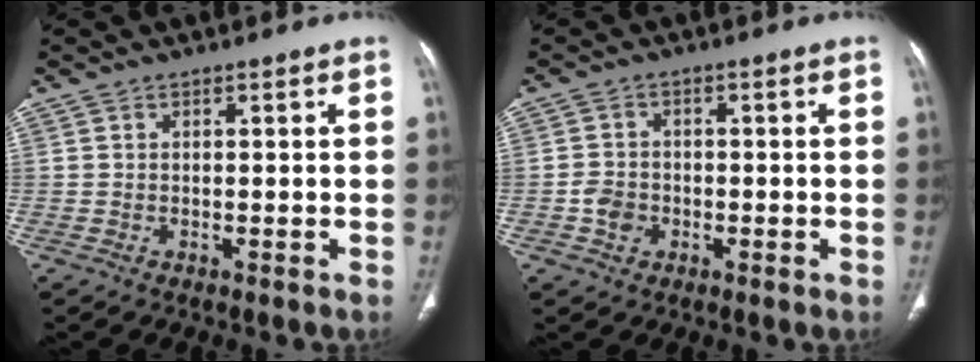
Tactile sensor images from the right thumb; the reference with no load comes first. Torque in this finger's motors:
{"motor_torque": [0.90, 0.70, 0.00, -0.22, 0.22]}